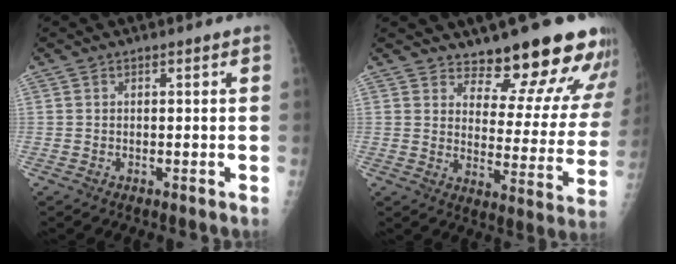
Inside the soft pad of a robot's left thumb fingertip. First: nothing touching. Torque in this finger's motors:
{"motor_torque": [0.19, 0.57, -0.07, -0.28, 0.05]}